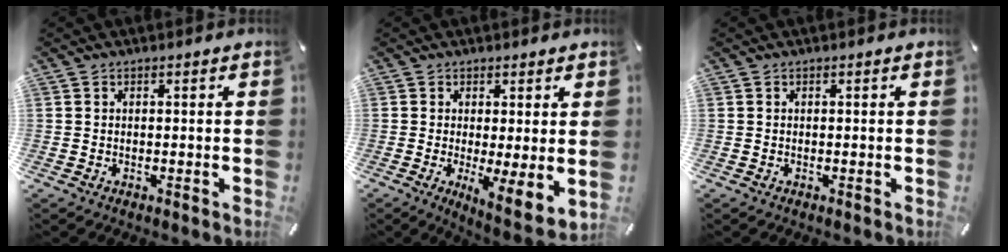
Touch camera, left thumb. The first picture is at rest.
{"total": 5.6, "force": [0.4, 1.2, 5.5], "torque": [-0.086, -0.029, 0.014]}
{"total": 0.0}